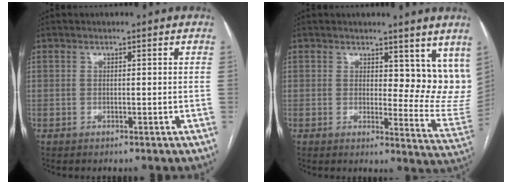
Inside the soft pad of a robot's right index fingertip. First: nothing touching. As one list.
[{"total": 10.3, "force": [7.6, 4.5, 5.3], "torque": [-0.045, -0.030, 0.081]}]